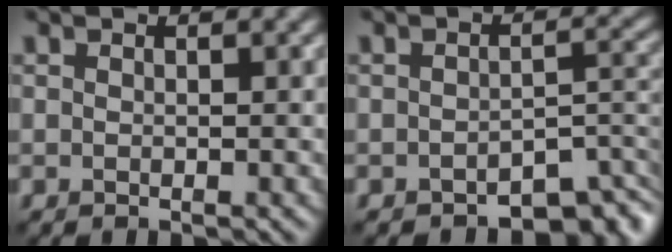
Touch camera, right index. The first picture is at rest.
{"total": 5.1, "force": [-3.8, 2.0, 2.7], "torque": [-0.023, -0.002, -0.048]}